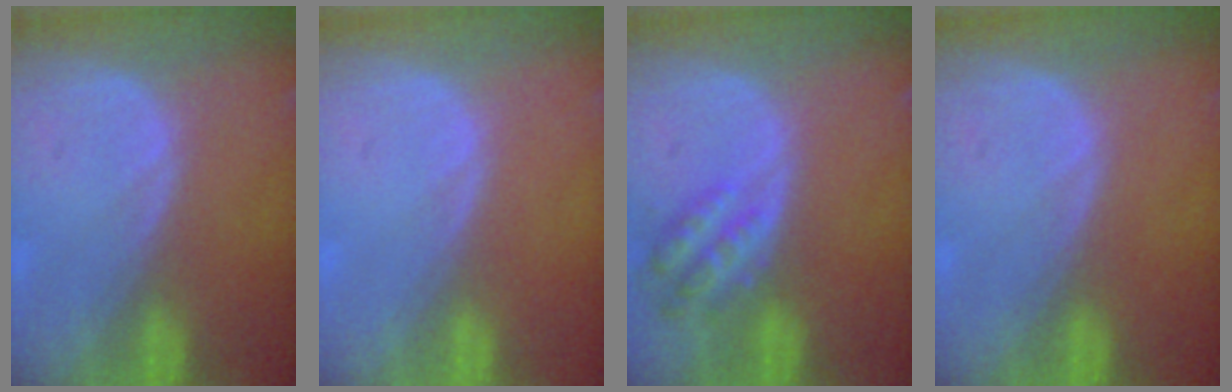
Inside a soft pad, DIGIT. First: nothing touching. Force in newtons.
{"total": 0.0}
{"total": 5.6, "press": 5.1, "slide": 2.2}
{"total": 0.0}